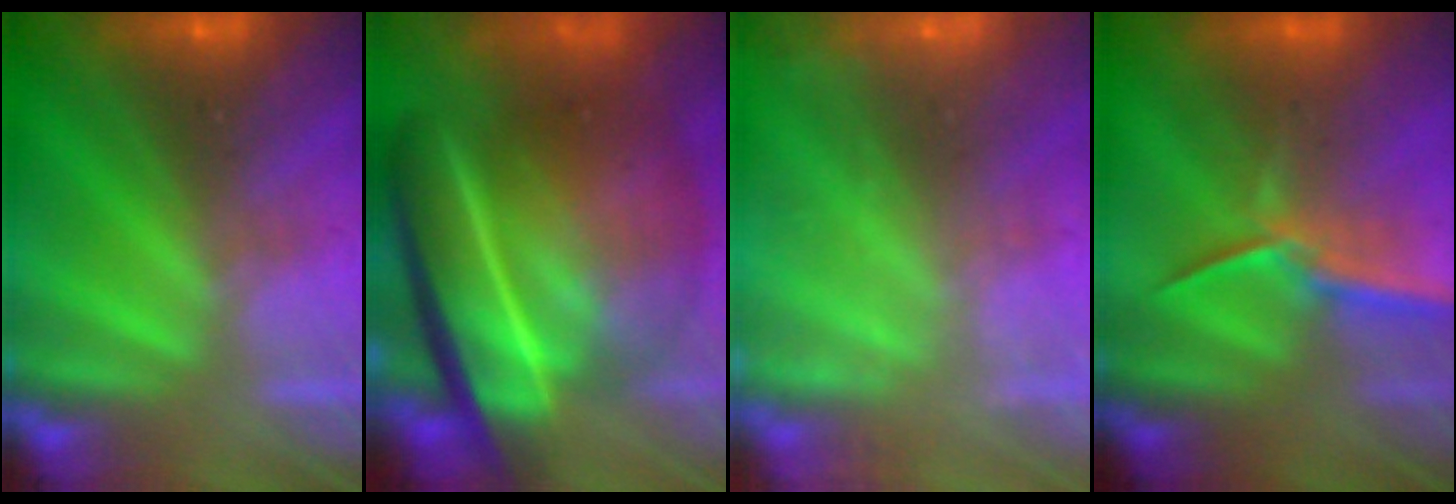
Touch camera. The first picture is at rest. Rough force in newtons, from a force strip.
{"total": 7.1}
{"total": 2.4}
{"total": 1.2}